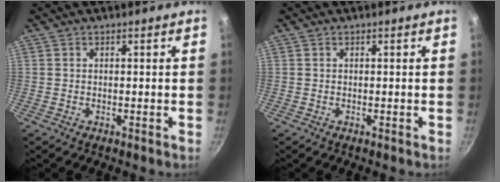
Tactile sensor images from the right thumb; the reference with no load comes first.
{"total": 0.0}